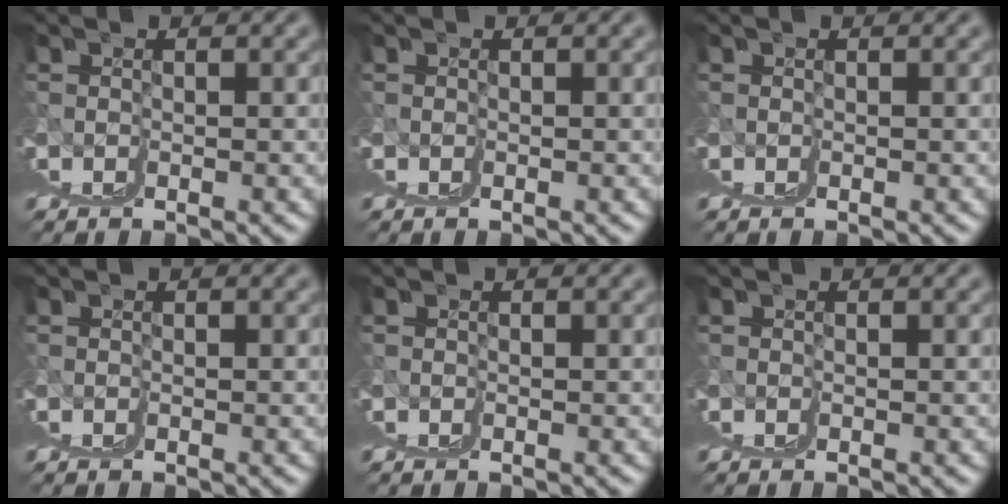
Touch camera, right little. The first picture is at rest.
{"total": 0.0}
{"total": 0.0}
{"total": 0.0}
{"total": 0.0}
{"total": 0.0}